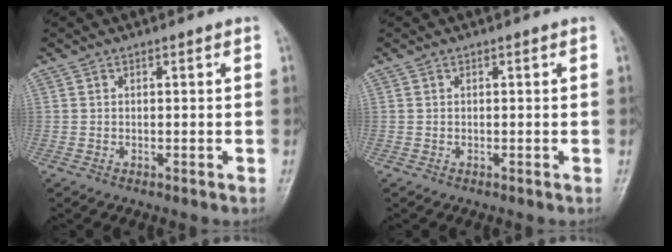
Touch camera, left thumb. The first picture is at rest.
{"total": 0.0}